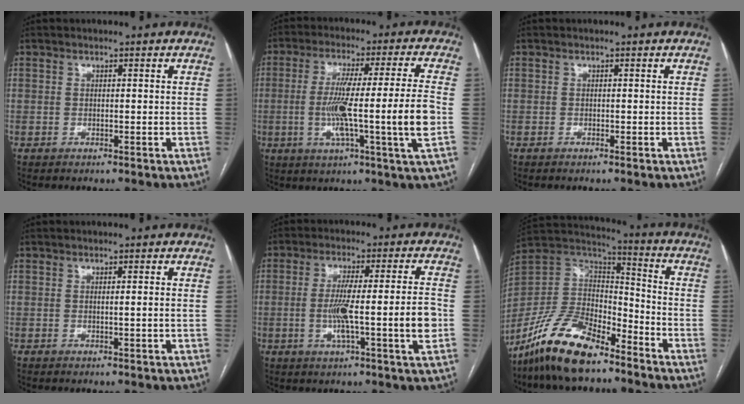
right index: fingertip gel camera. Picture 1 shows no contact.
{"total": 15.0, "force": [-2.3, -1.5, 14.8], "torque": [-0.260, -0.004, -0.044]}
{"total": 0.0}
{"total": 1.1, "force": [0.0, -0.3, 1.0], "torque": [-0.016, 0.000, 0.001]}
{"total": 11.3, "force": [-1.9, -0.4, 11.2], "torque": [-0.198, 0.004, -0.033]}
{"total": 15.7, "force": [-11.6, 5.2, 9.1], "torque": [-0.180, 0.012, -0.220]}